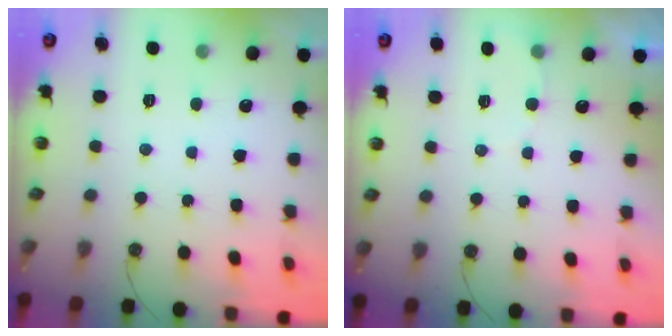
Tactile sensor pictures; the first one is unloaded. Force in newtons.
{"total": 3.5, "press": 3.5, "slide": 0.3}